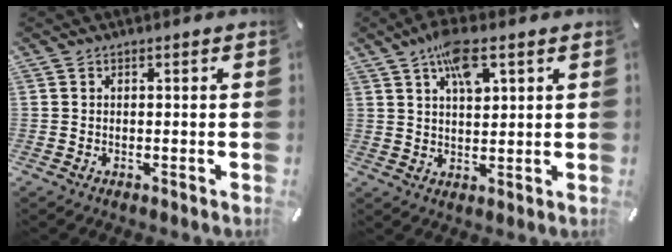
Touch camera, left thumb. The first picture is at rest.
{"total": 8.8, "force": [4.5, 3.9, 6.5], "torque": [-0.112, -0.006, 0.077]}